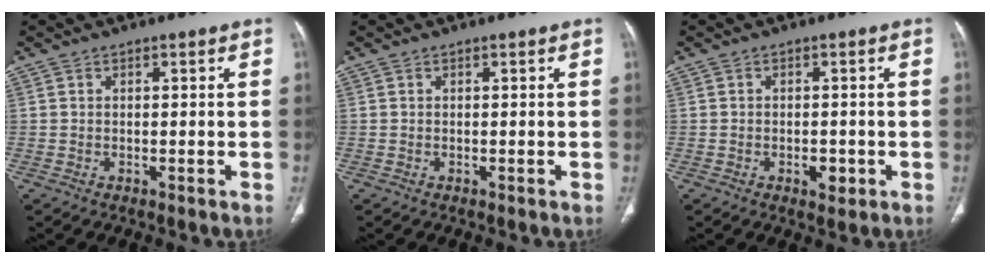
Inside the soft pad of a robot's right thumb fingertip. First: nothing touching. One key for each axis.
{"total": 0.0}
{"total": 2.8, "fx": -1.0, "fy": 1.7, "fz": 2.1, "tx": -0.021, "ty": 0.003, "tz": -0.010}